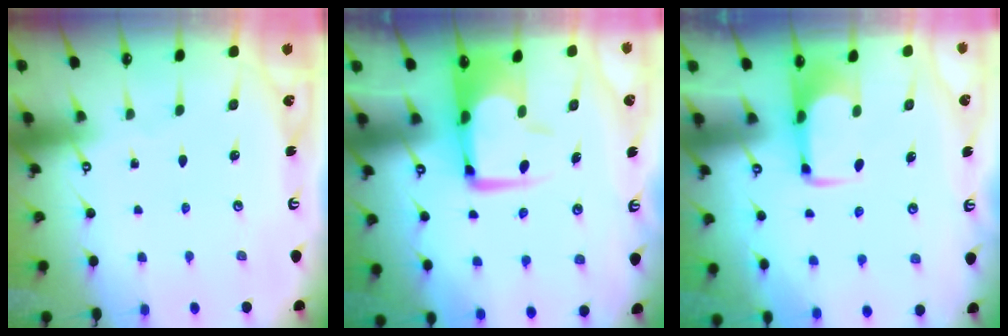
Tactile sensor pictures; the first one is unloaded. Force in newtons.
{"total": 9.0, "press": 8.8, "slide": 1.4}
{"total": 2.0, "press": 2.0, "slide": 0.4}